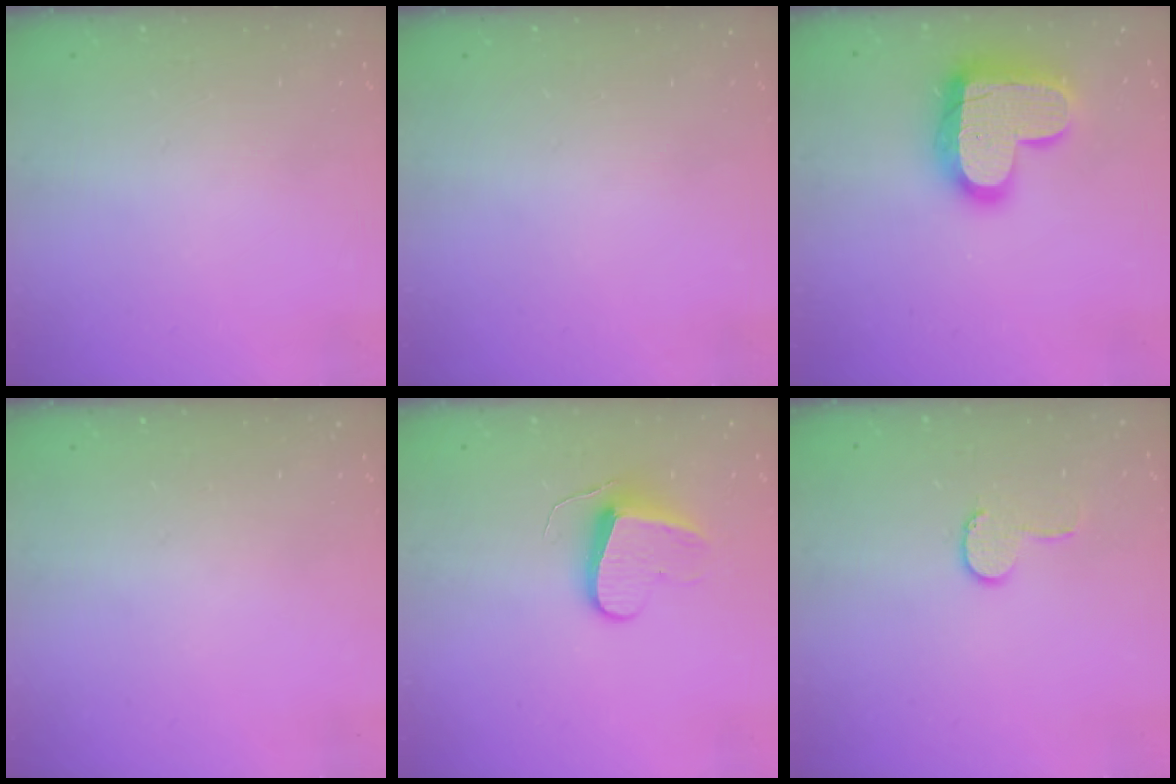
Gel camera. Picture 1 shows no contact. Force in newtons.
{"total": 0.0}
{"total": 17.9, "press": 17.9, "slide": 1.4}
{"total": 0.0}
{"total": 9.4, "press": 9.4, "slide": 0.9}
{"total": 6.9, "press": 6.8, "slide": 0.7}